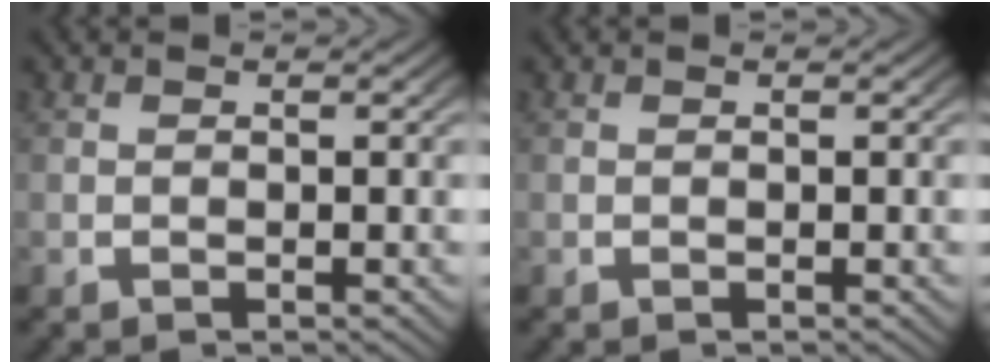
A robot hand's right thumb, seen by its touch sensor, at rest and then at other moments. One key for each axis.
{"total": 0.0}